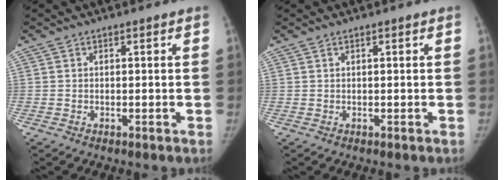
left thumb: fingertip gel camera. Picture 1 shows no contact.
{"total": 0.0}